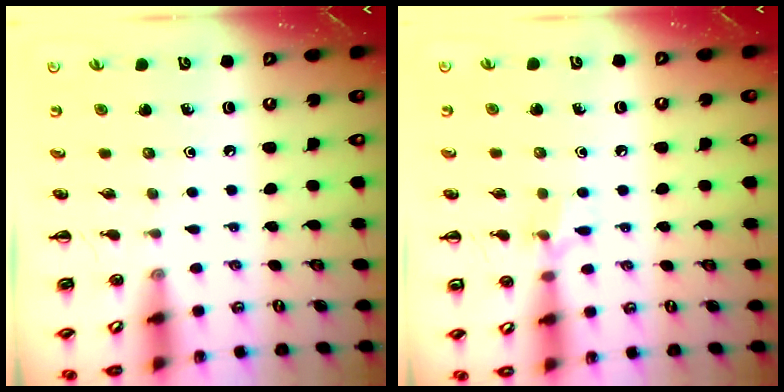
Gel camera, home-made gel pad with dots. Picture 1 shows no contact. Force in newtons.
{"total": 6.5, "press": 6.2, "slide": 2.0}